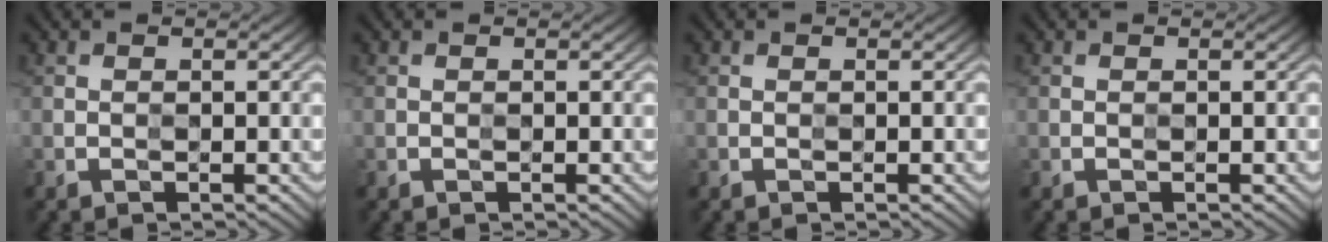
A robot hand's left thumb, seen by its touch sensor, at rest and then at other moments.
{"total": 0.0}
{"total": 0.0}
{"total": 0.0}